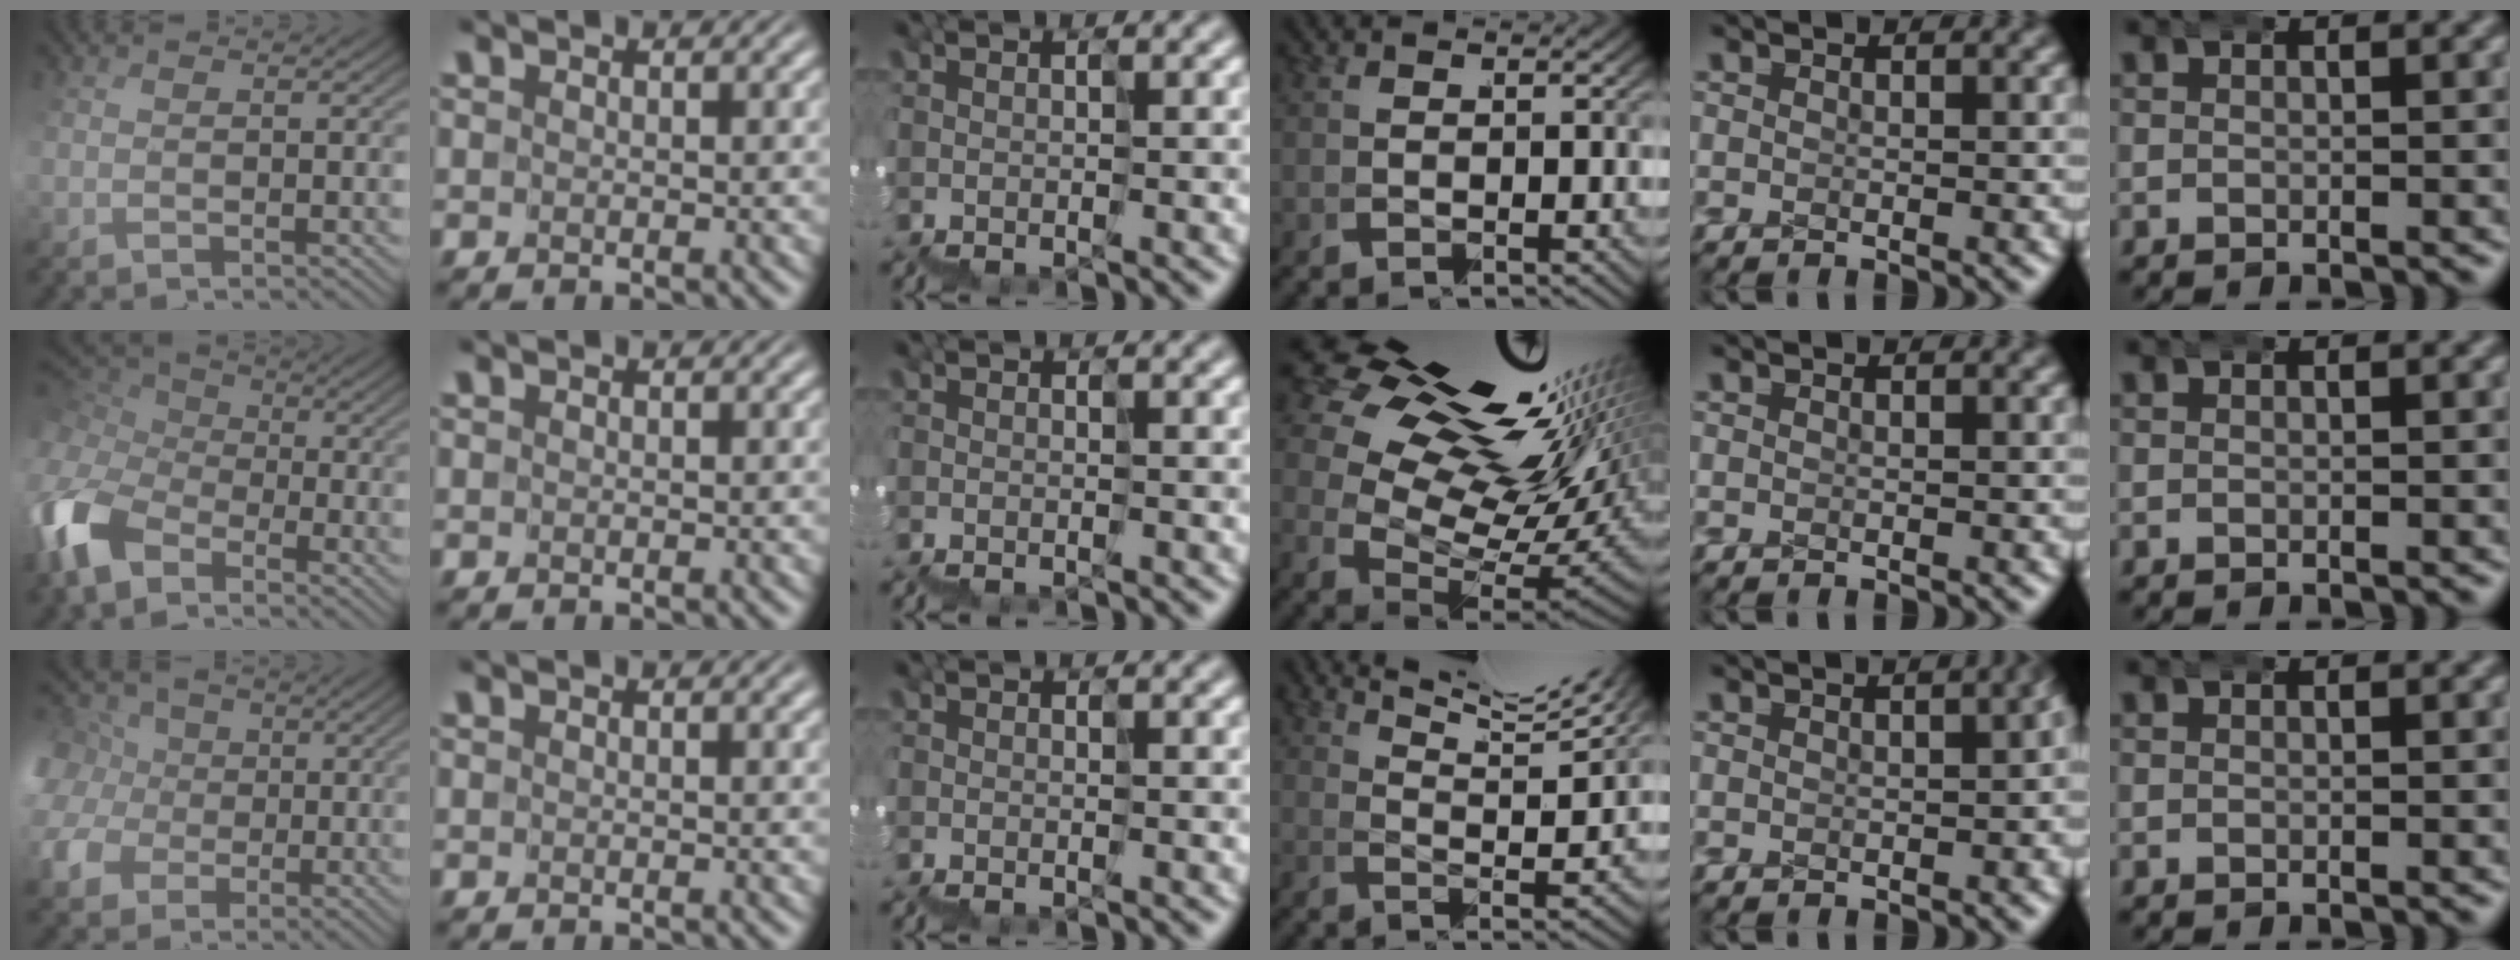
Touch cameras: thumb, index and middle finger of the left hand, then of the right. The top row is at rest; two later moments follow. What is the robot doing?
{"motion": "wrap", "object": "ethernet cable"}